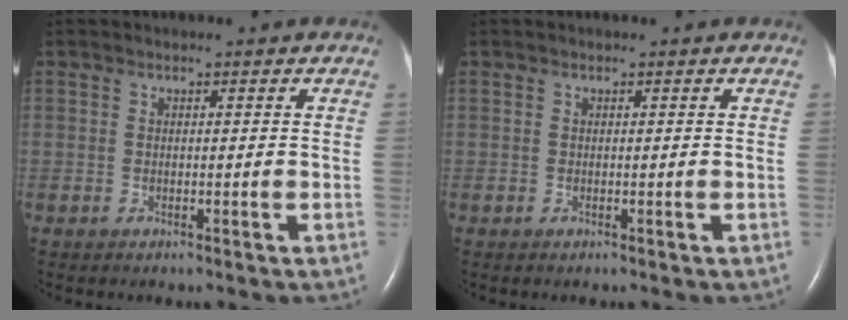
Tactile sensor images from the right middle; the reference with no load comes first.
{"total": 0.0}